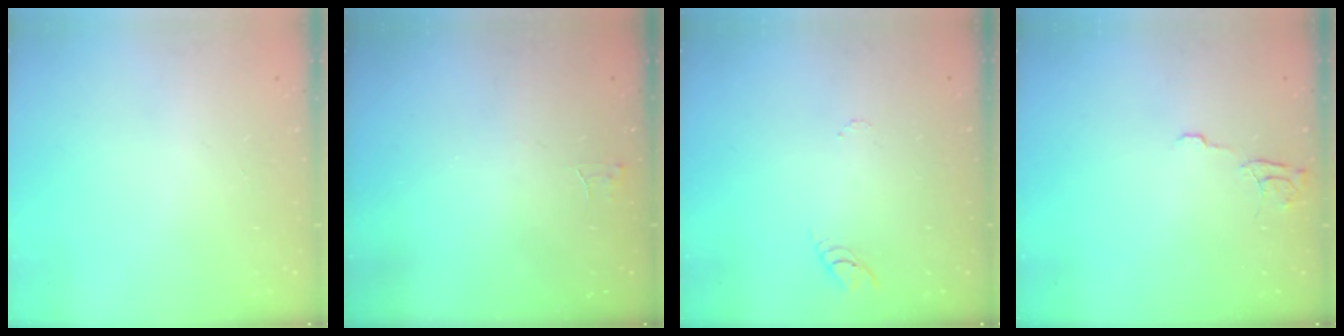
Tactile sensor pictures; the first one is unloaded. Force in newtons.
{"total": 2.8, "press": 2.8, "slide": 0.2}
{"total": 3.4, "press": 3.4, "slide": 0.3}
{"total": 5.2, "press": 5.1, "slide": 0.5}